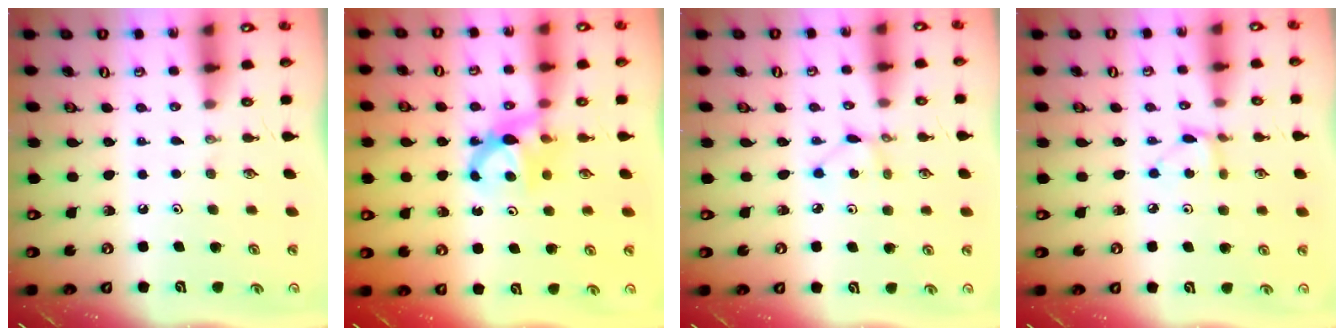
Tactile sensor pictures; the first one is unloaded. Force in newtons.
{"total": 7.1, "press": 7.0, "slide": 0.3}
{"total": 2.4, "press": 2.4, "slide": 0.2}
{"total": 3.5, "press": 3.5, "slide": 0.4}